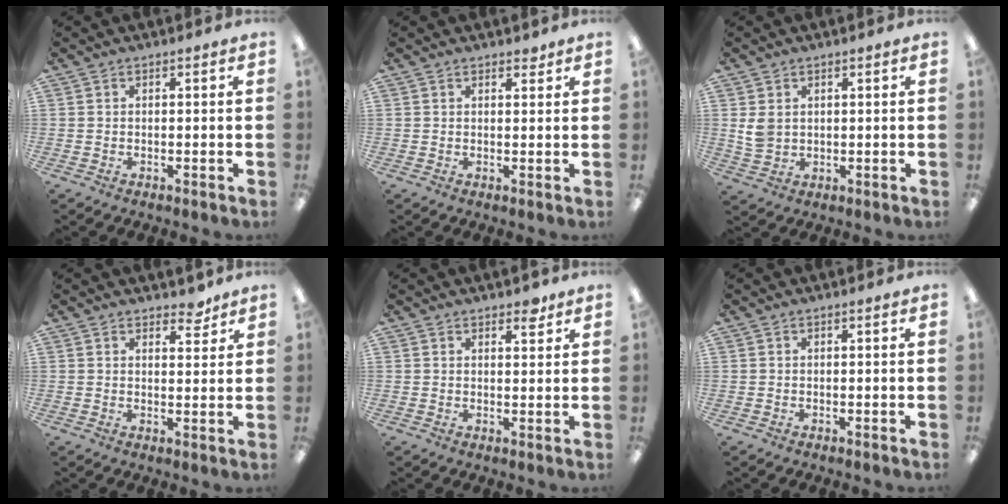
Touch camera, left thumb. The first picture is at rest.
{"total": 1.4, "force": [1.2, 0.7, 0.4], "torque": [-0.001, -0.003, 0.020]}
{"total": 4.3, "force": [1.4, 3.5, 2.2], "torque": [-0.044, -0.001, 0.025]}
{"total": 4.2, "force": [3.6, 1.9, 1.3], "torque": [0.000, -0.022, 0.060]}
{"total": 2.9, "force": [2.3, 1.3, 1.2], "torque": [-0.001, -0.011, 0.037]}
{"total": 0.0}